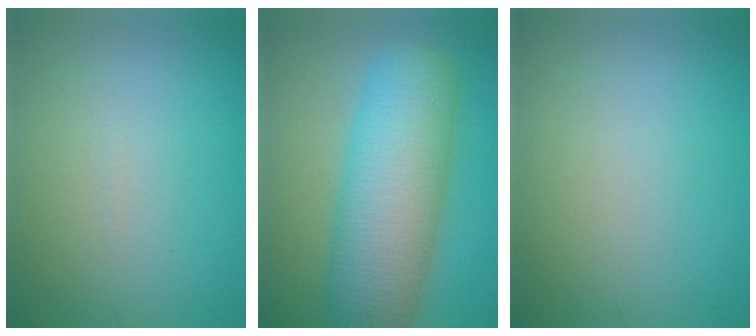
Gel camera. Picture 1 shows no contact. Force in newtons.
{"total": 10.8, "press": 10.8, "slide": 0.4}
{"total": 0.0}